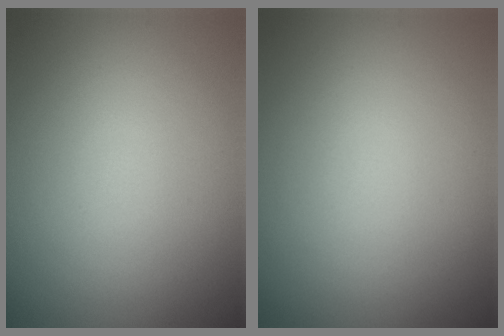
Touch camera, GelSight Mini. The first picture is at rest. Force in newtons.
{"total": 0.0}